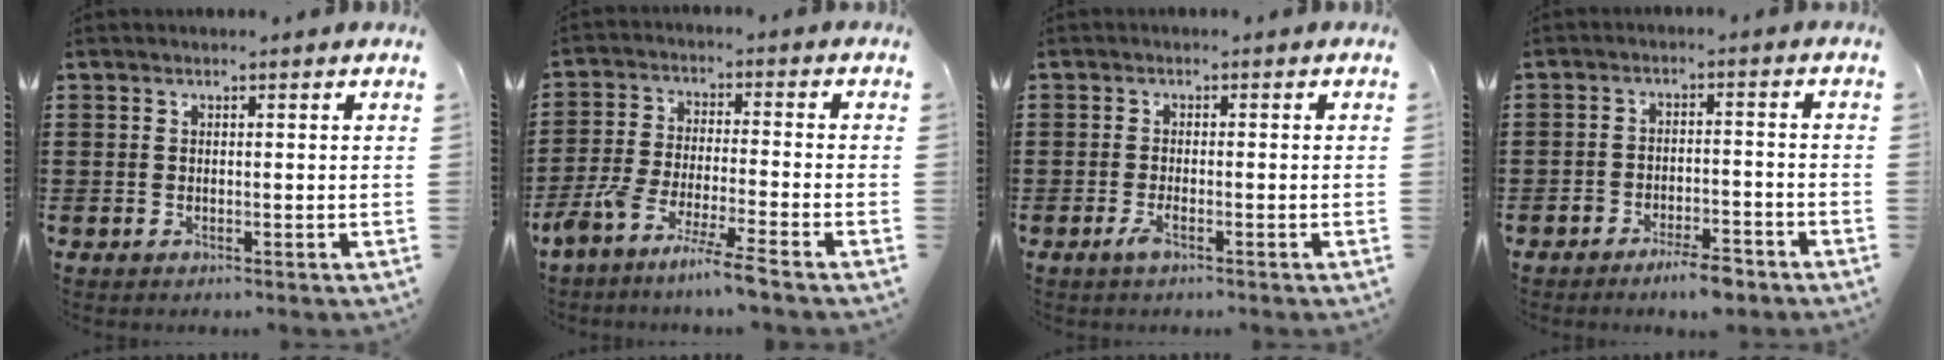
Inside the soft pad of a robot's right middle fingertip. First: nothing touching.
{"total": 7.0, "force": [-6.1, -0.7, 3.4], "torque": [-0.078, -0.020, -0.120]}
{"total": 1.8, "force": [-0.9, 0.3, 1.5], "torque": [-0.035, -0.004, -0.019]}
{"total": 4.2, "force": [-3.7, 0.8, 1.8], "torque": [-0.034, 0.007, -0.073]}